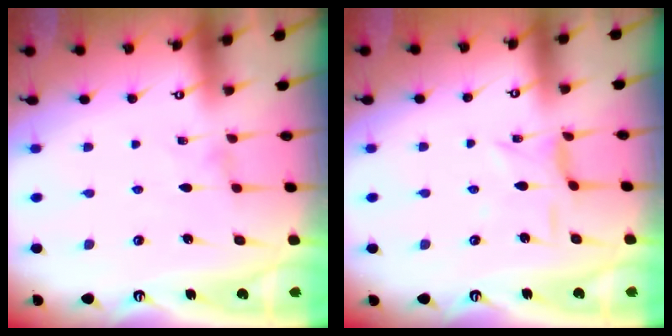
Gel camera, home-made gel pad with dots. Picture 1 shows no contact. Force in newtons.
{"total": 2.9, "press": 2.9, "slide": 0.2}